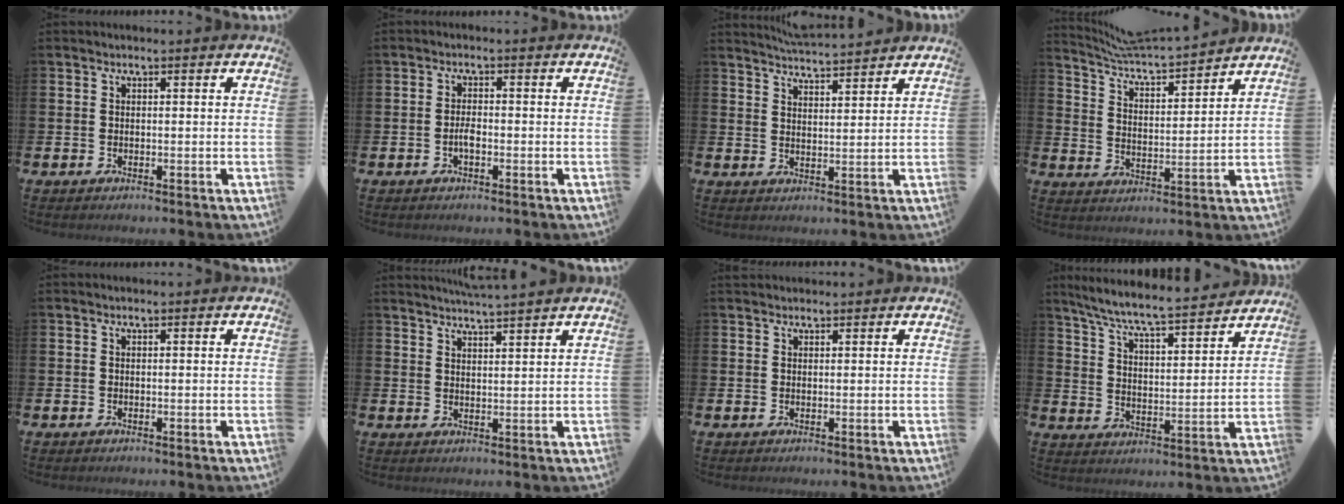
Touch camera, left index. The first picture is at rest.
{"total": 1.8, "force": [-0.6, 0.7, 1.5], "torque": [-0.028, 0.002, -0.013]}
{"total": 4.5, "force": [4.5, -0.2, 0.1], "torque": [-0.017, -0.027, 0.083]}
{"total": 5.6, "force": [5.5, 0.2, 1.0], "torque": [-0.045, -0.051, 0.091]}
{"total": 0.0}
{"total": 3.7, "force": [3.6, -0.7, 0.2], "torque": [-0.006, -0.019, 0.064]}
{"total": 1.0, "force": [1.0, 0.2, -0.1], "torque": [0.009, -0.002, 0.016]}
{"total": 7.2, "force": [6.8, 0.4, 2.5], "torque": [-0.081, -0.052, 0.115]}